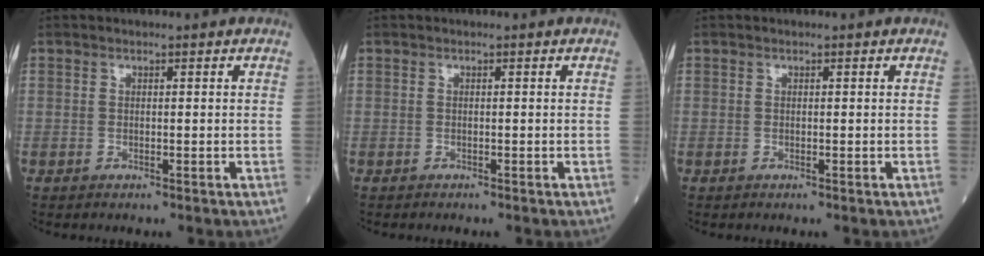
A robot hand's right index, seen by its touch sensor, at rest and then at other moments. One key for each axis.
{"total": 0.0}
{"total": 0.0}